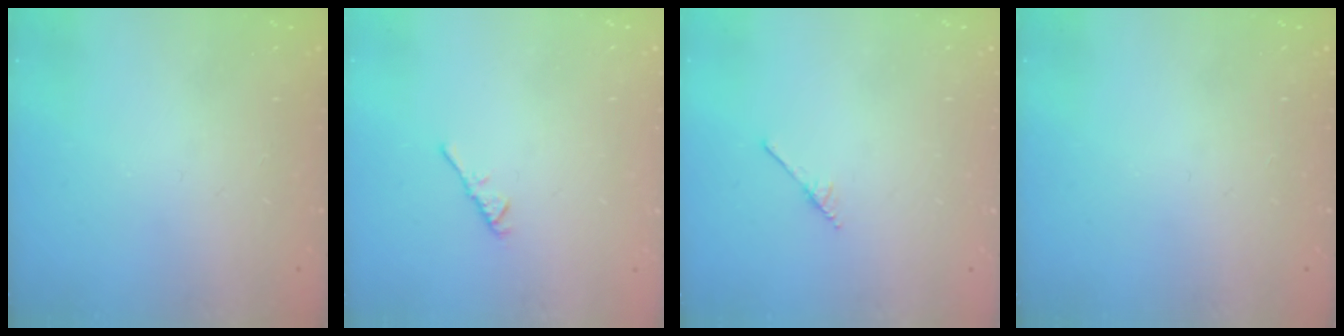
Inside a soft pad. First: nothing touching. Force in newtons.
{"total": 2.4, "press": 2.3, "slide": 0.6}
{"total": 2.5, "press": 2.4, "slide": 0.3}
{"total": 0.0}